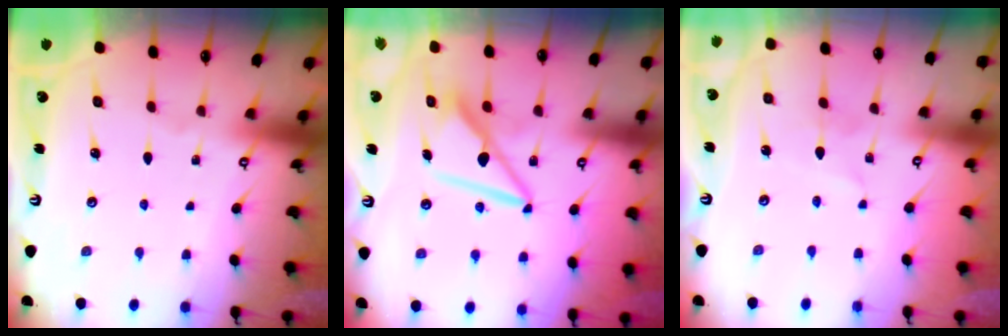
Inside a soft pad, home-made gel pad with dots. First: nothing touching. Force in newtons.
{"total": 9.0, "press": 8.9, "slide": 0.5}
{"total": 1.5, "press": 1.5, "slide": 0.2}